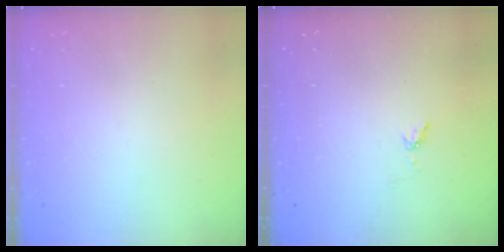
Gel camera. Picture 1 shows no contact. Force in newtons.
{"total": 4.4, "press": 4.3, "slide": 0.6}